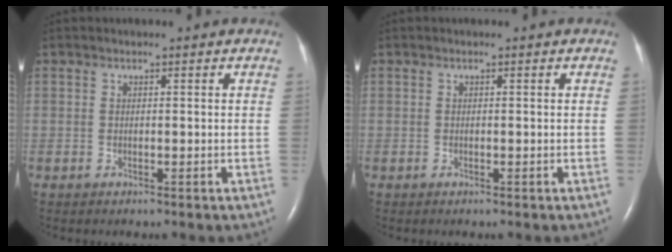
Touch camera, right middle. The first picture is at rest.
{"total": 0.0}